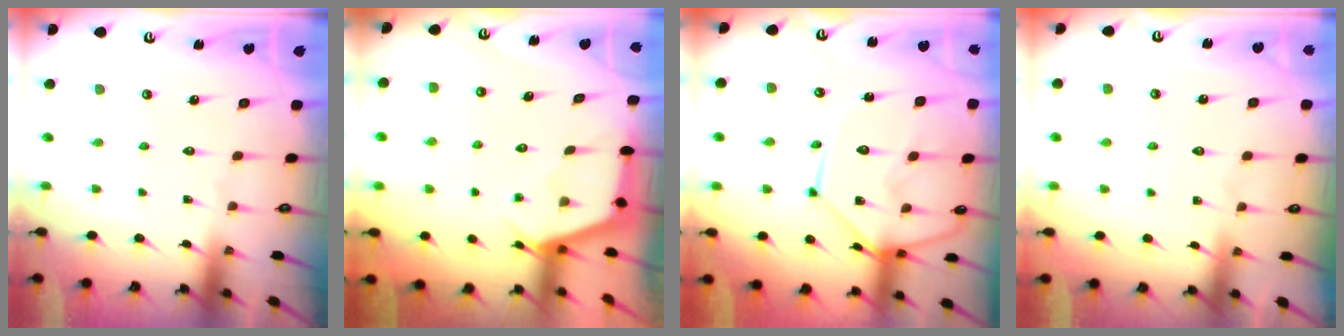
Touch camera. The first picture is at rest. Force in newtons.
{"total": 2.7, "press": 2.7, "slide": 0.3}
{"total": 16.6, "press": 16.5, "slide": 2.2}
{"total": 2.2, "press": 2.2, "slide": 0.4}